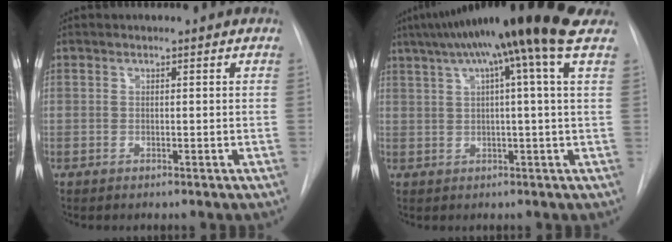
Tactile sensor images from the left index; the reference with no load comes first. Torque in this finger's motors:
{"motor_torque": [1.06, -1.08, 0.82, 0.21]}